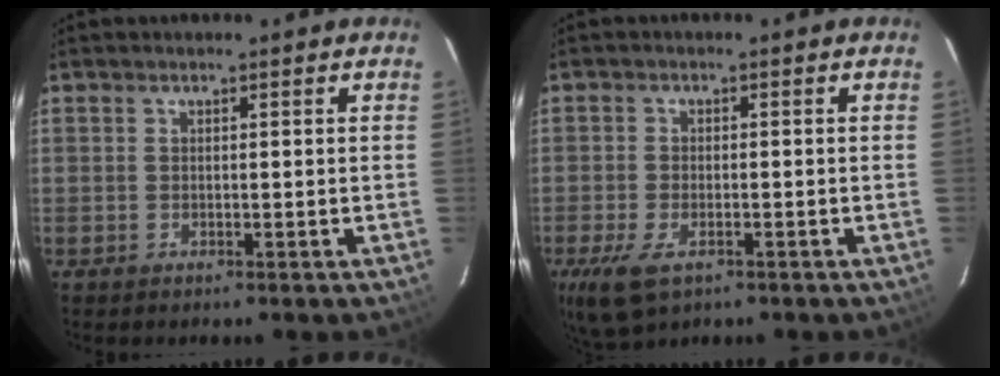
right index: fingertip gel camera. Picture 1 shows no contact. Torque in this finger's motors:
{"motor_torque": [0.65, -0.53, 0.36, 0.08]}